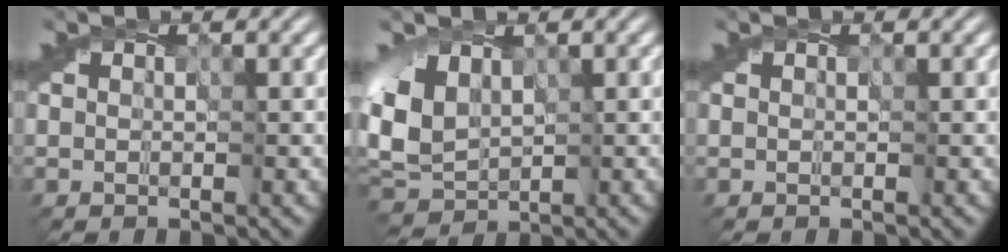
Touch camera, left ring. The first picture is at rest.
{"total": 5.9, "force": [1.5, 3.9, 4.1], "torque": [-0.111, 0.009, 0.022]}
{"total": 0.0}